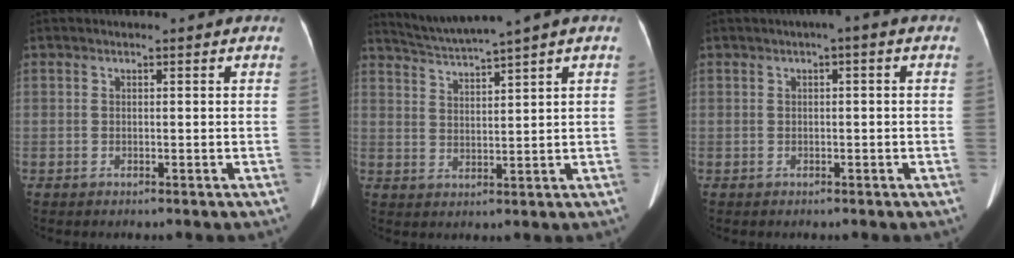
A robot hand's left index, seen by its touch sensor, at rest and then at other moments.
{"total": 5.6, "force": [4.9, -2.0, 1.9], "torque": [-0.047, -0.003, 0.099]}
{"total": 1.6, "force": [0.4, 0.1, 1.5], "torque": [-0.024, 0.010, 0.003]}